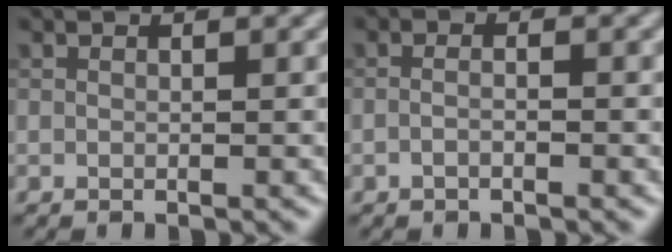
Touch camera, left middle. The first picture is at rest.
{"total": 1.1, "force": [-0.9, 0.1, 0.5], "torque": [-0.013, -0.004, -0.016]}